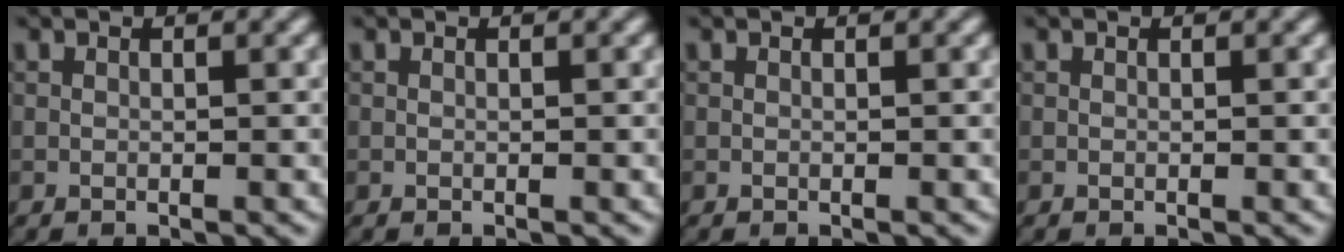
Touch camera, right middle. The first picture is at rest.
{"total": 0.0}
{"total": 0.0}
{"total": 0.0}